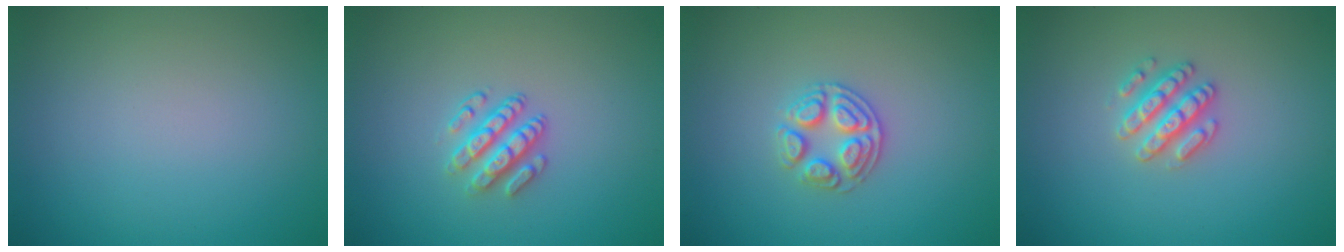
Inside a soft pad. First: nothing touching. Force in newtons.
{"total": 2.9, "press": 2.5, "slide": 1.6}
{"total": 2.9, "press": 2.7, "slide": 1.0}
{"total": 2.6, "press": 2.6, "slide": 0.3}